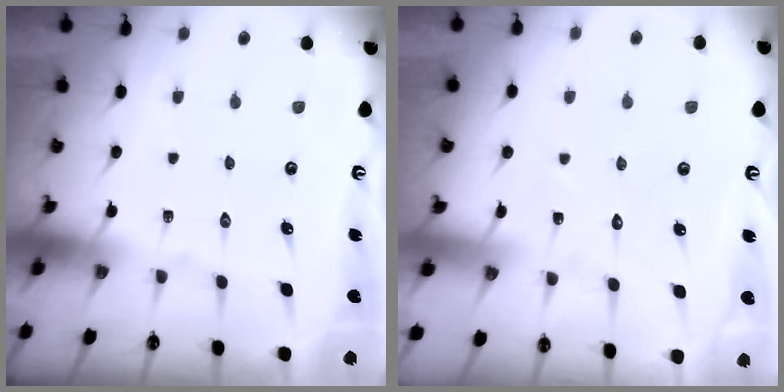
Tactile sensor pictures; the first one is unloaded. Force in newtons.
{"total": 3.1, "press": 3.1, "slide": 0.3}